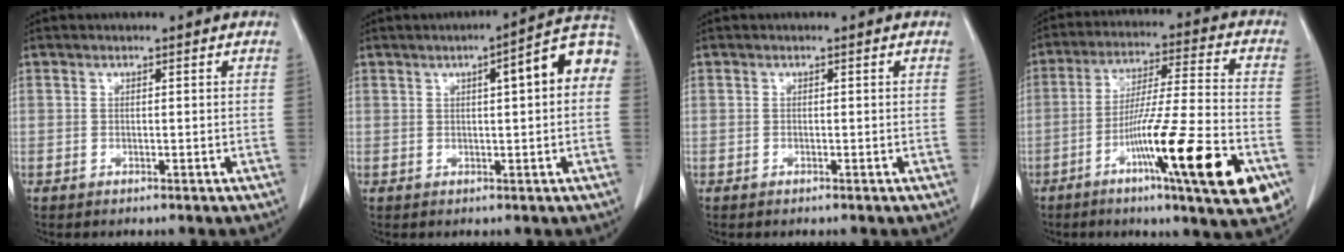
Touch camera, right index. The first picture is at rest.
{"total": 9.0, "force": [1.9, 1.5, 8.7], "torque": [-0.113, 0.029, 0.017]}
{"total": 0.0}
{"total": 20.3, "force": [-8.1, 0.5, 18.6], "torque": [-0.268, -0.023, -0.129]}